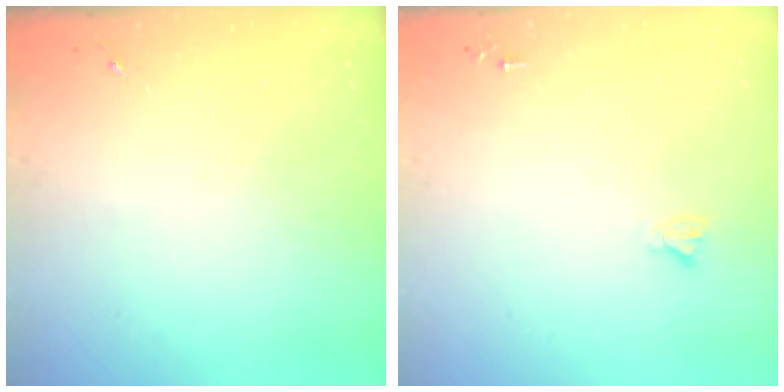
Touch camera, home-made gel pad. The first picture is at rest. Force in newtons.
{"total": 2.7, "press": 2.7, "slide": 0.2}